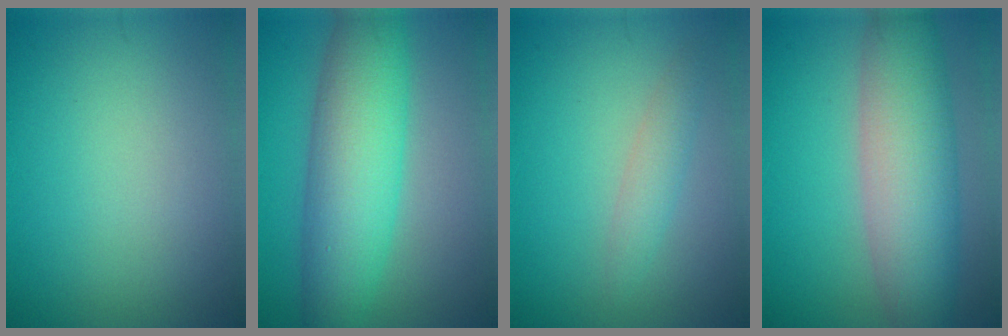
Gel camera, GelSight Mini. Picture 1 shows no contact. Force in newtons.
{"total": 8.6, "press": 8.6, "slide": 0.5}
{"total": 1.8, "press": 1.8, "slide": 0.0}
{"total": 8.9, "press": 8.9, "slide": 0.5}